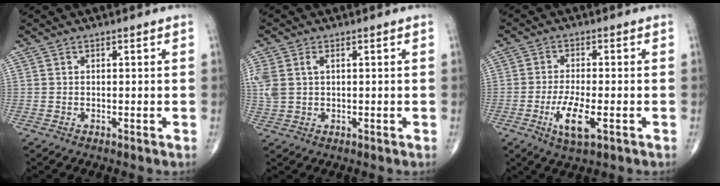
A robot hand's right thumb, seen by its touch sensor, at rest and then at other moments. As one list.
[{"total": 6.3, "force": [1.4, 4.1, 4.7], "torque": [-0.134, 0.013, 0.036]}, {"total": 7.0, "force": [-2.5, 2.2, 6.2], "torque": [-0.122, -0.002, -0.042]}]